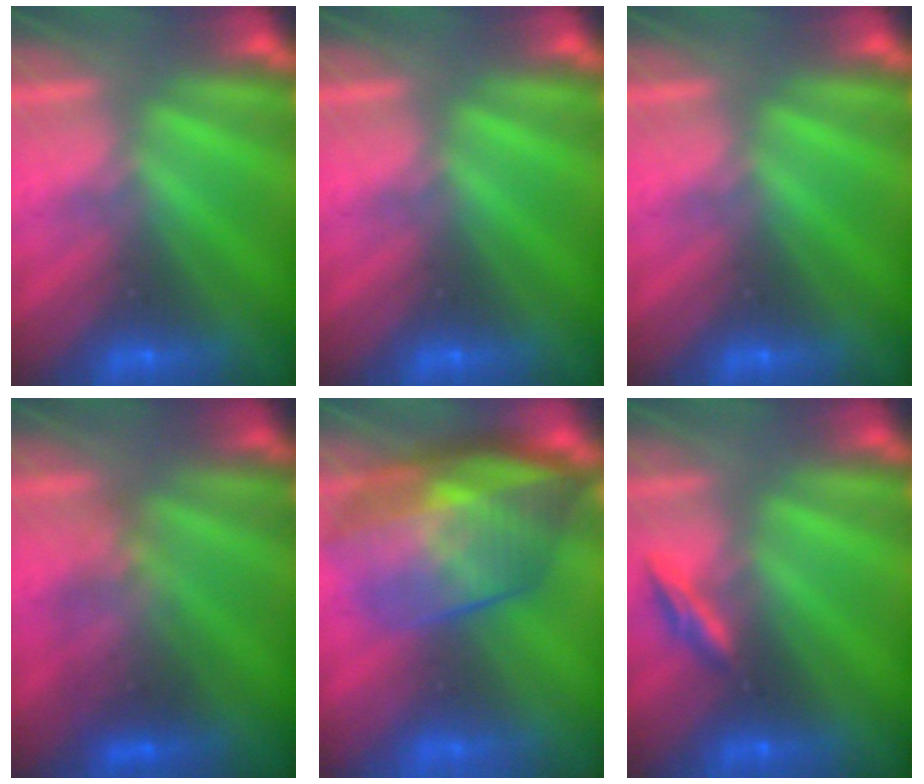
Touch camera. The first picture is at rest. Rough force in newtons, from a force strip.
{"total": 0.0}
{"total": 0.0}
{"total": 2.4}
{"total": 10.6}
{"total": 2.3}